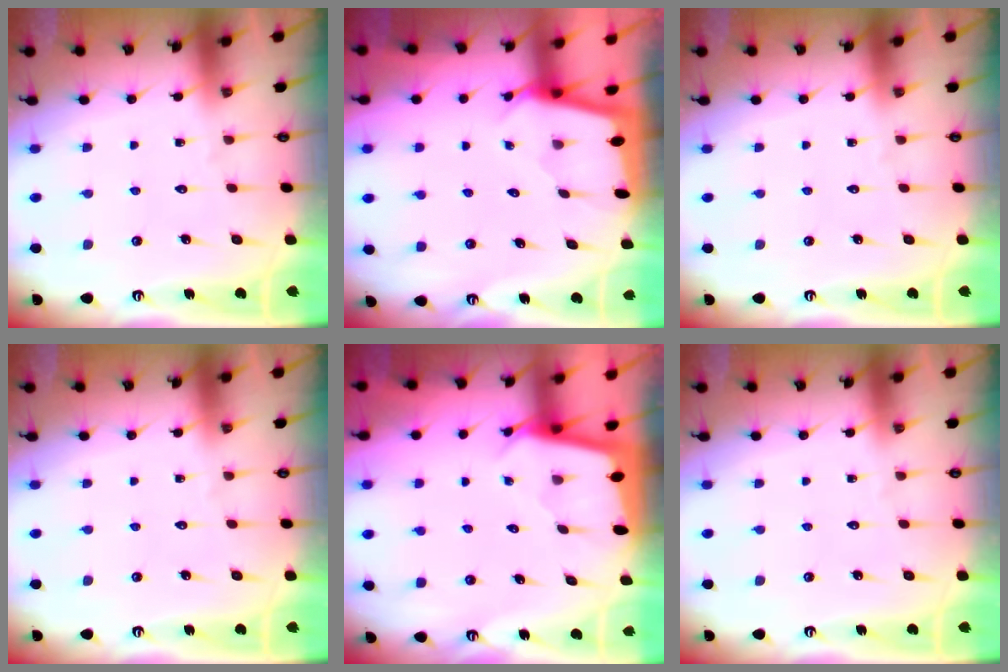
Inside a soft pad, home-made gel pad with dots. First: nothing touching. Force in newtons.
{"total": 1.7, "press": 1.7, "slide": 0.2}
{"total": 0.0}
{"total": 0.0}
{"total": 2.3, "press": 2.3, "slide": 0.1}
{"total": 0.0}